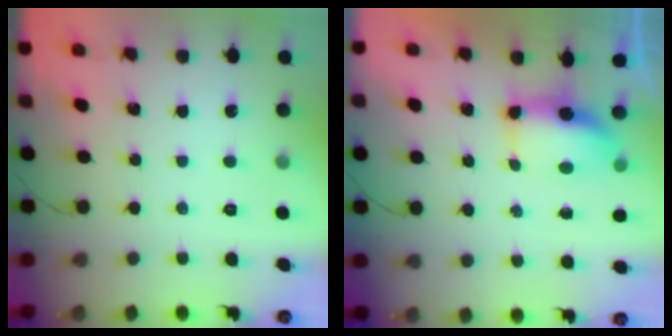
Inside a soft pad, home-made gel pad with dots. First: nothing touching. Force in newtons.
{"total": 7.1, "press": 7.1, "slide": 0.9}